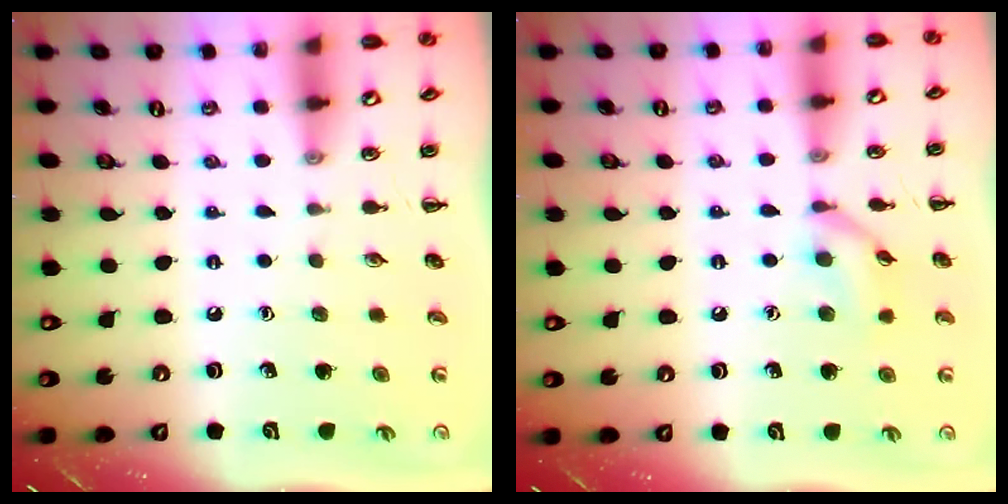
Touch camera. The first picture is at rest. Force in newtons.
{"total": 8.9, "press": 8.8, "slide": 1.0}